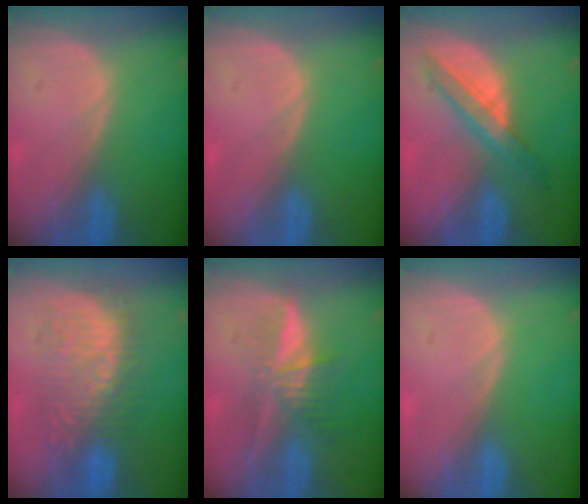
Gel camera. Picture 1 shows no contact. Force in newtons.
{"total": 0.0}
{"total": 5.8, "press": 5.6, "slide": 1.3}
{"total": 8.8, "press": 8.8, "slide": 0.2}
{"total": 5.8, "press": 5.4, "slide": 2.1}
{"total": 0.0}